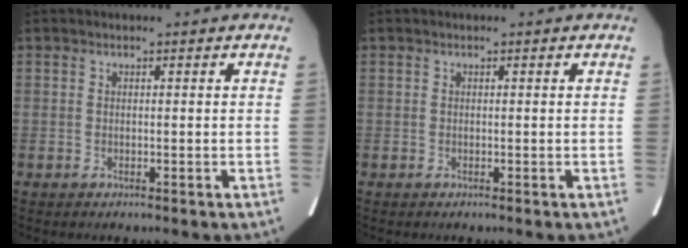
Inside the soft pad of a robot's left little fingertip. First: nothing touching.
{"total": 0.0}